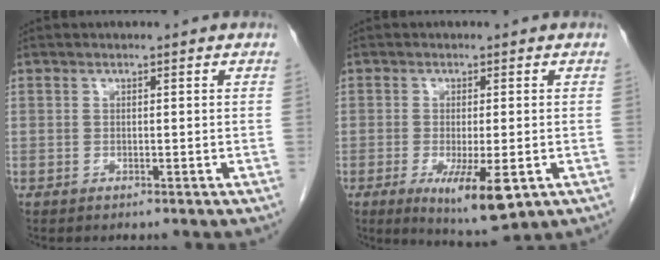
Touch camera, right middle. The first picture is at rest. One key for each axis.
{"total": 7.7, "fx": -2.8, "fy": 1.7, "fz": 7.0, "tx": -0.113, "ty": -0.021, "tz": -0.035}